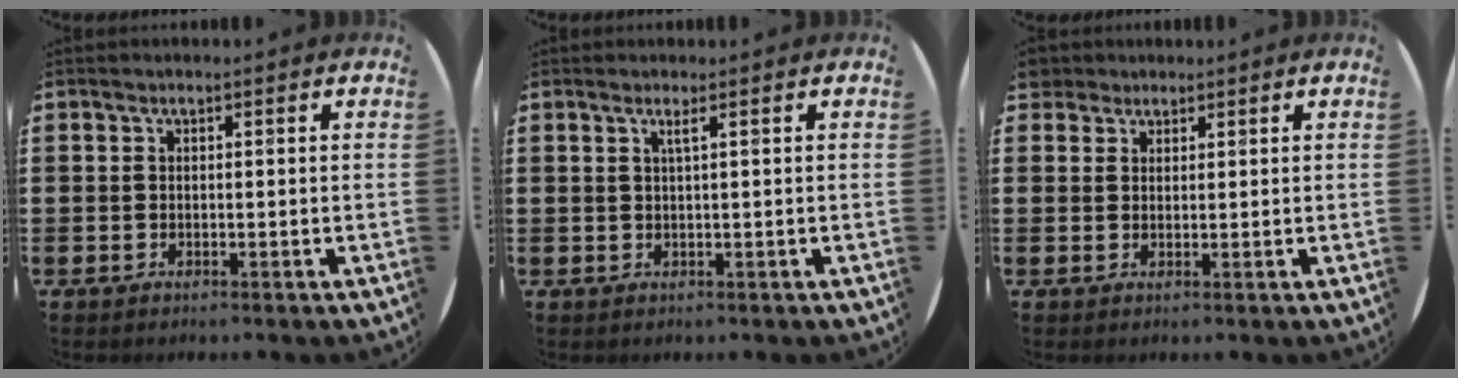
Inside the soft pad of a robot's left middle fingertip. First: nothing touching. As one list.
[{"total": 1.1, "force": [0.5, -0.3, 0.9], "torque": [-0.015, -0.002, 0.007]}, {"total": 2.4, "force": [2.0, 1.2, 0.2], "torque": [0.000, 0.004, 0.039]}]